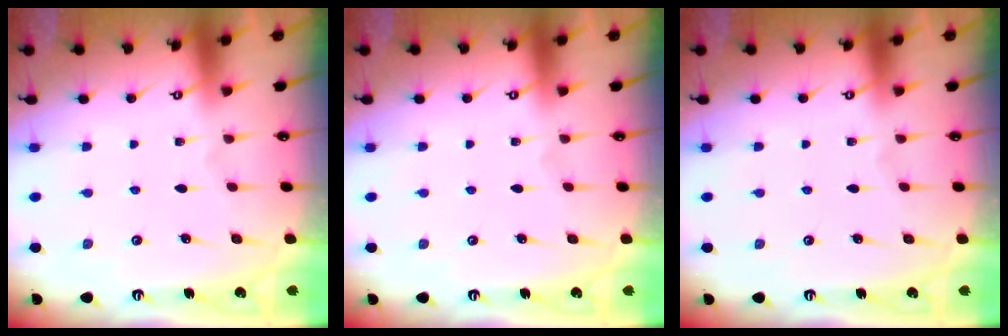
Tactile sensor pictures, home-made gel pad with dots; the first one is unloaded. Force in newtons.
{"total": 0.0}
{"total": 0.0}